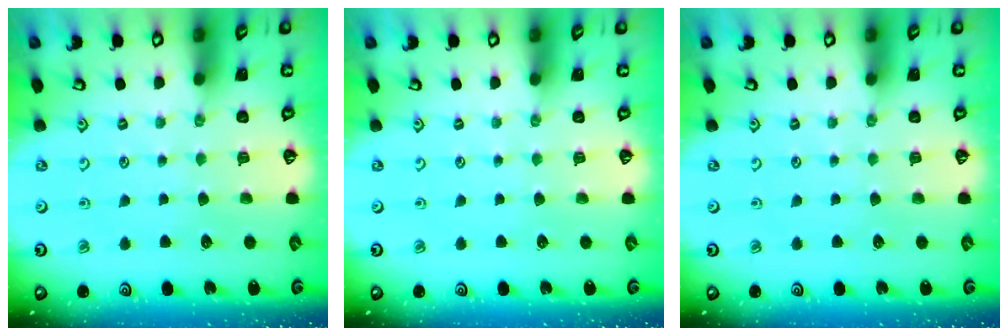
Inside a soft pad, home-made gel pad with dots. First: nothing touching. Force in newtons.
{"total": 0.0}
{"total": 0.0}